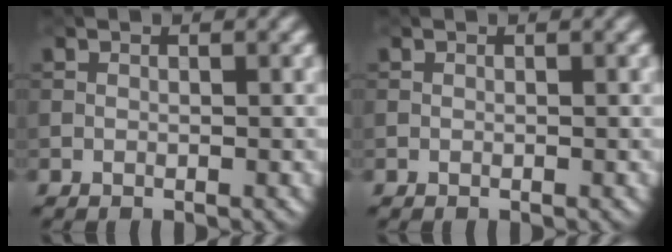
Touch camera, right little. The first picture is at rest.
{"total": 0.0}